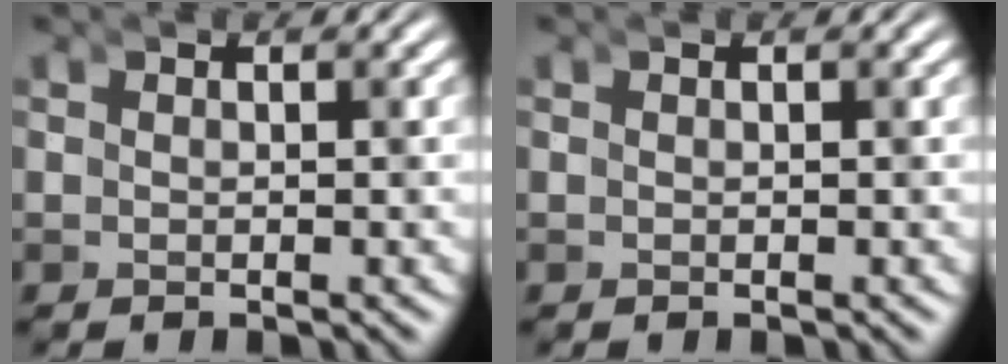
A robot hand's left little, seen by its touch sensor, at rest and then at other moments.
{"total": 0.0}